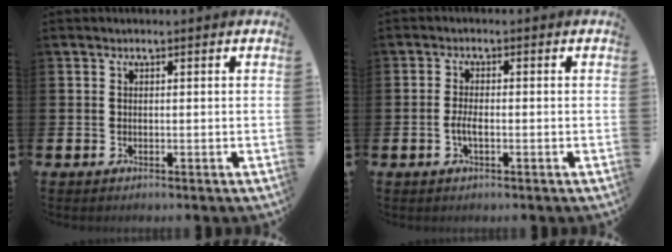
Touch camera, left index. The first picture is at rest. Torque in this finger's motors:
{"motor_torque": [0.67, 0.27, 0.07, 0.03]}